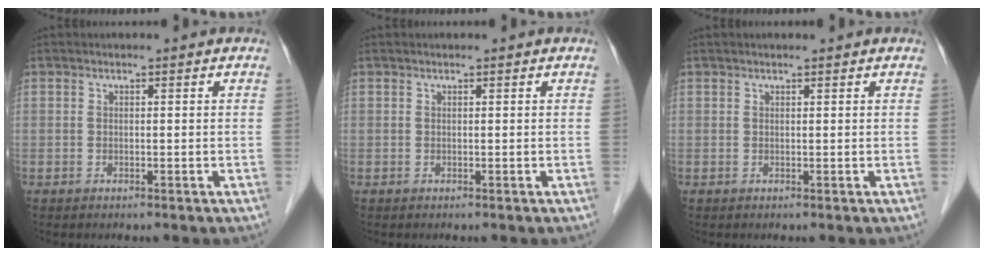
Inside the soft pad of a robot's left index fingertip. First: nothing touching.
{"total": 0.0}
{"total": 1.2, "force": [1.0, 0.1, 0.6], "torque": [-0.010, 0.015, 0.018]}